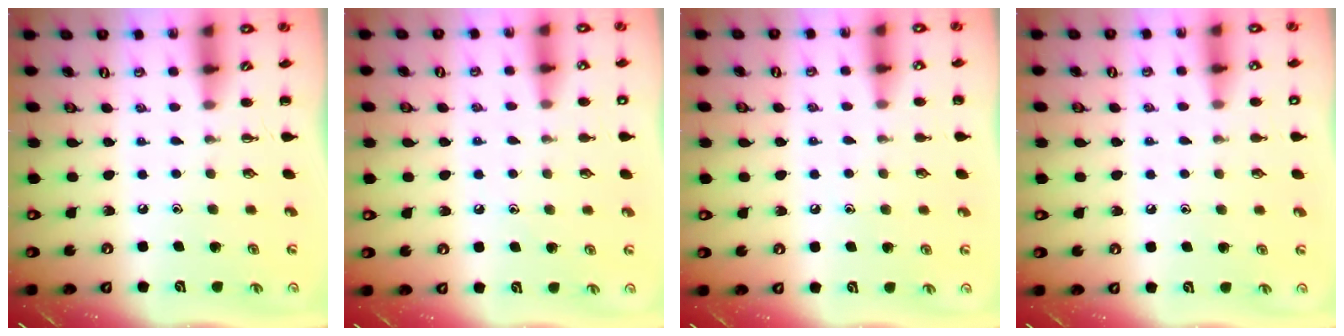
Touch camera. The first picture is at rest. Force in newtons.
{"total": 8.3, "press": 8.0, "slide": 2.3}
{"total": 5.3, "press": 5.1, "slide": 1.4}
{"total": 5.2, "press": 5.0, "slide": 1.5}